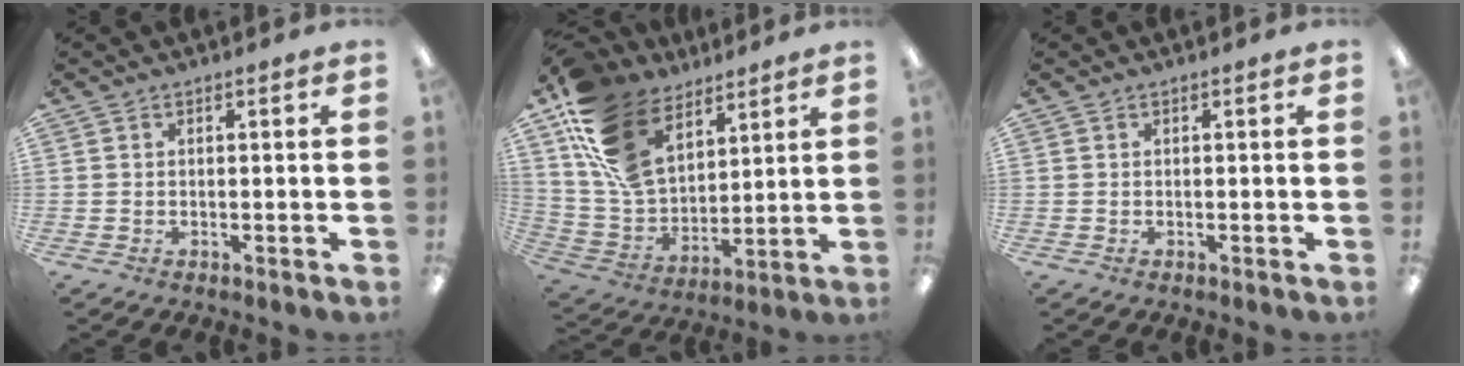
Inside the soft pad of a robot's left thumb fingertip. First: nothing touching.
{"total": 18.9, "force": [11.5, 11.7, 9.3], "torque": [-0.202, -0.051, 0.222]}
{"total": 0.0}